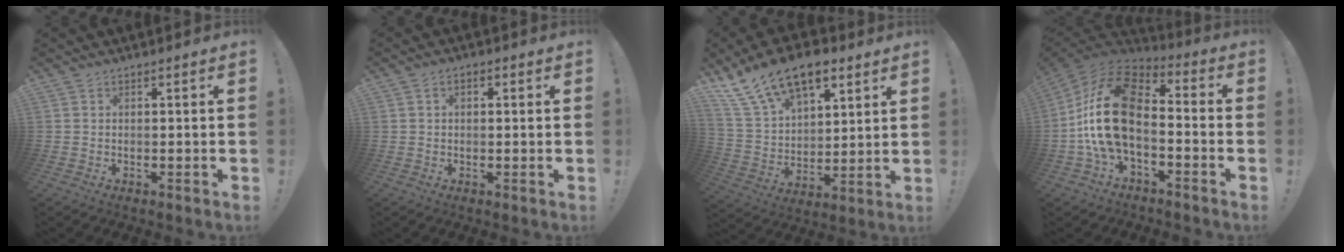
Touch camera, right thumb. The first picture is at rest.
{"total": 1.8, "force": [-0.1, 1.3, 1.2], "torque": [-0.018, 0.005, -0.004]}
{"total": 17.7, "force": [11.2, 9.6, 9.7], "torque": [-0.168, -0.069, 0.210]}
{"total": 20.2, "force": [-1.6, 11.9, 16.3], "torque": [-0.330, 0.021, -0.020]}